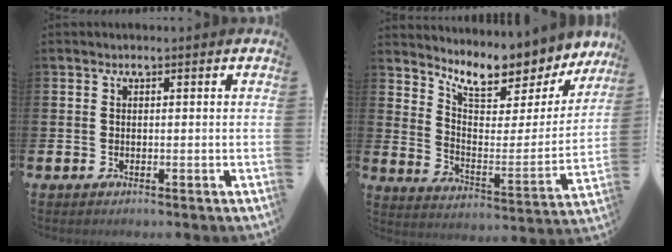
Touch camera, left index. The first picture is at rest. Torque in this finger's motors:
{"motor_torque": [0.51, -0.08, 0.57, 0.17]}